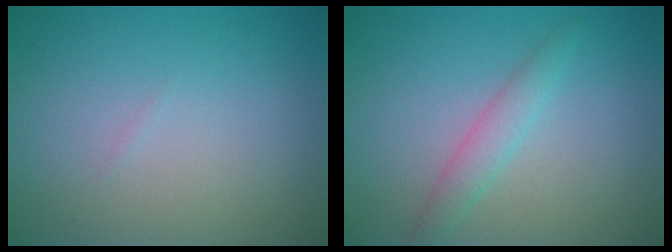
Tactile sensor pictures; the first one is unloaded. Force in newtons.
{"total": 2.0, "press": 2.0, "slide": 0.0}